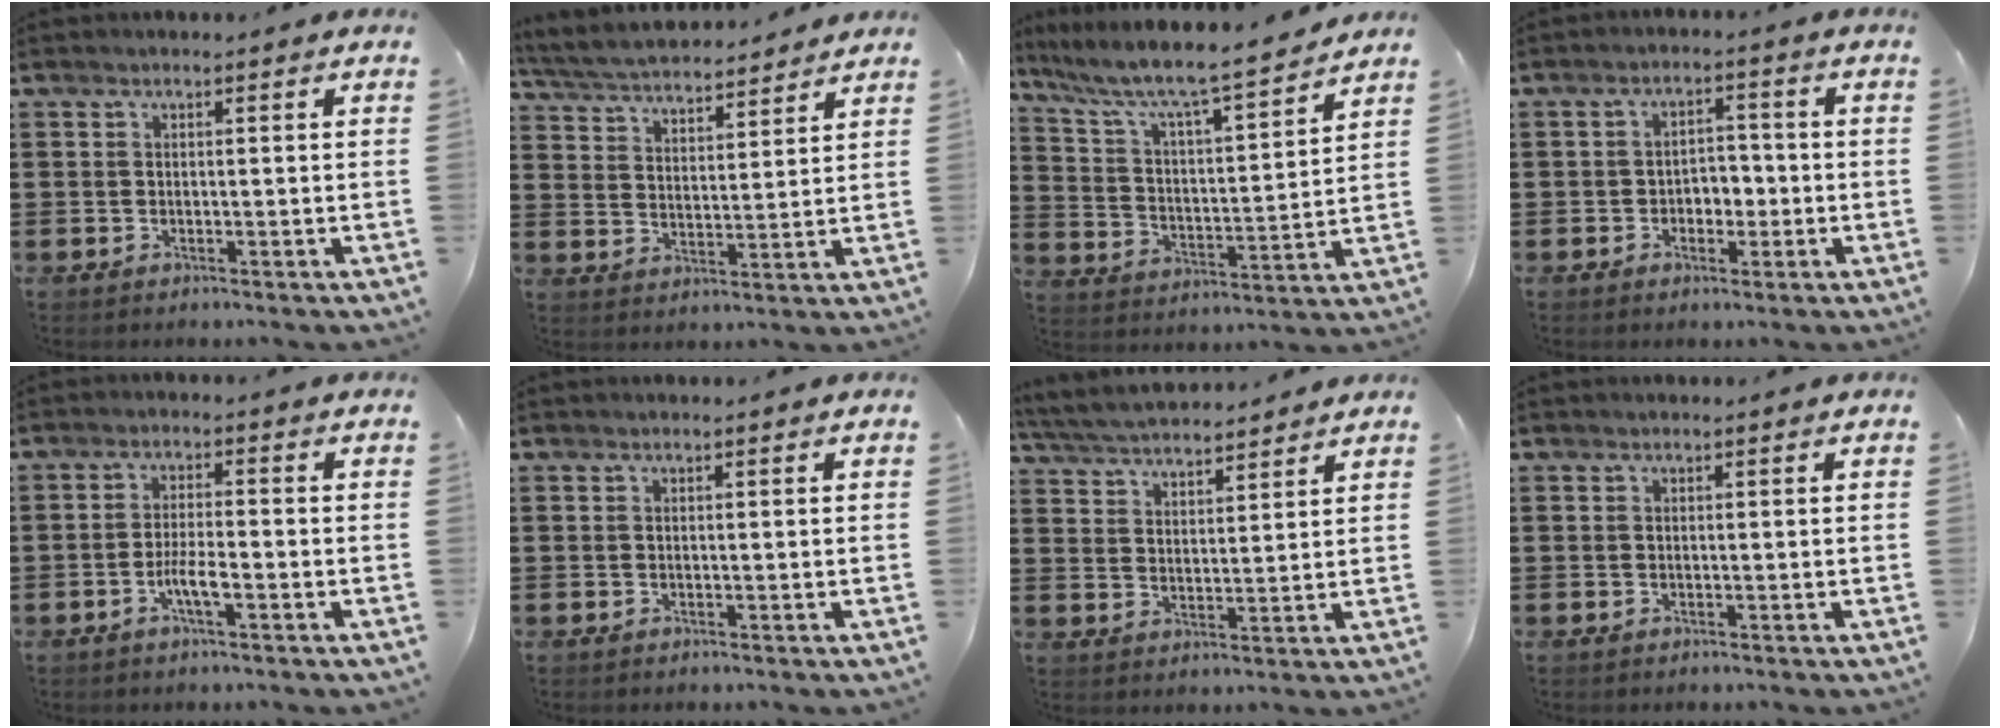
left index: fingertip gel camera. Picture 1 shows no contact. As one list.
[{"total": 4.6, "force": [4.6, 0.3, 0.7], "torque": [-0.038, -0.029, 0.077]}, {"total": 6.5, "force": [5.6, 0.5, 3.2], "torque": [-0.089, -0.046, 0.085]}, {"total": 3.1, "force": [-1.2, 2.3, 1.7], "torque": [-0.039, 0.006, -0.030]}, {"total": 3.9, "force": [-1.6, 0.7, 3.5], "torque": [-0.073, -0.002, -0.033]}, {"total": 0.0}, {"total": 4.9, "force": [4.7, 0.5, 0.9], "torque": [-0.038, -0.020, 0.085]}, {"total": 0.0}]